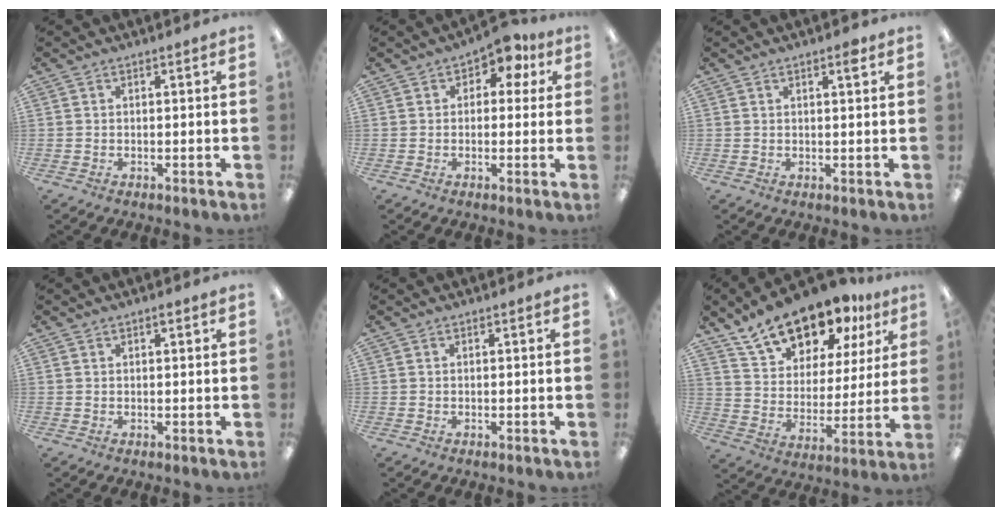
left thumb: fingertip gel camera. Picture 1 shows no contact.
{"total": 6.2, "force": [3.0, 3.8, 3.9], "torque": [-0.046, -0.010, 0.046]}
{"total": 2.1, "force": [1.4, 0.4, 1.6], "torque": [-0.018, -0.006, 0.020]}
{"total": 0.9, "force": [0.7, 0.4, 0.5], "torque": [-0.004, 0.000, 0.009]}
{"total": 0.0}
{"total": 17.4, "force": [14.3, 7.8, 6.3], "torque": [-0.120, -0.094, 0.256]}